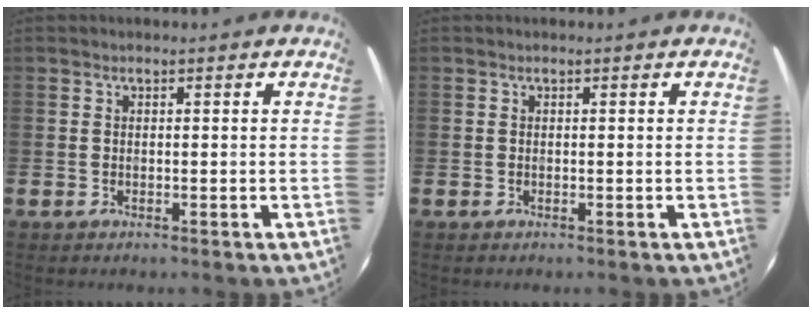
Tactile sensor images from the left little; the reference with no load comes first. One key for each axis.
{"total": 0.0}